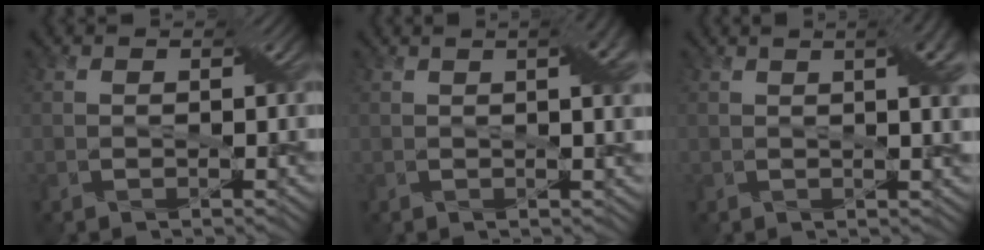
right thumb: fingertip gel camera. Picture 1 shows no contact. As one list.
[{"total": 5.0, "force": [1.6, 1.5, 4.5], "torque": [-0.051, 0.015, 0.017]}, {"total": 6.2, "force": [2.1, 1.8, 5.5], "torque": [-0.061, 0.018, 0.022]}]